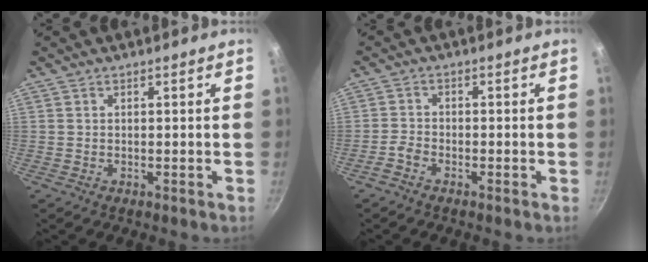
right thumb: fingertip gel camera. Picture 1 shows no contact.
{"total": 2.2, "force": [-1.8, 1.0, 0.9], "torque": [-0.028, 0.016, -0.041]}